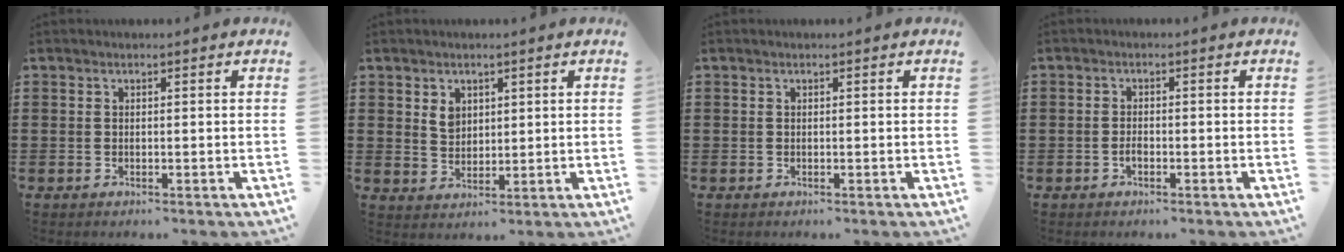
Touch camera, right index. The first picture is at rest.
{"total": 3.0, "force": [1.6, 2.2, 1.3], "torque": [-0.025, 0.003, 0.028]}
{"total": 0.0}
{"total": 1.4, "force": [-0.7, 0.6, 1.0], "torque": [-0.023, -0.005, -0.011]}